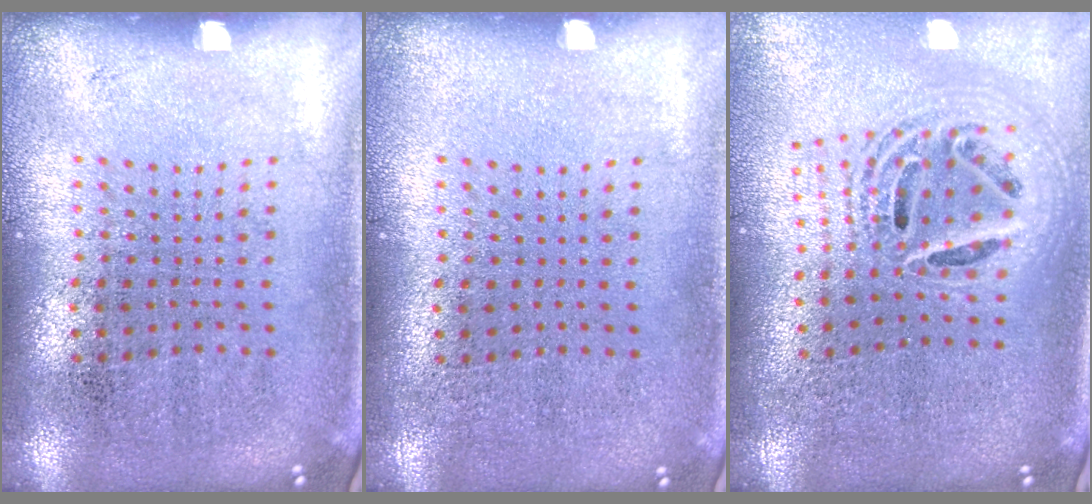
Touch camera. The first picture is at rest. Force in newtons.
{"total": 0.0}
{"total": 2.2, "press": 1.6, "slide": 1.5}